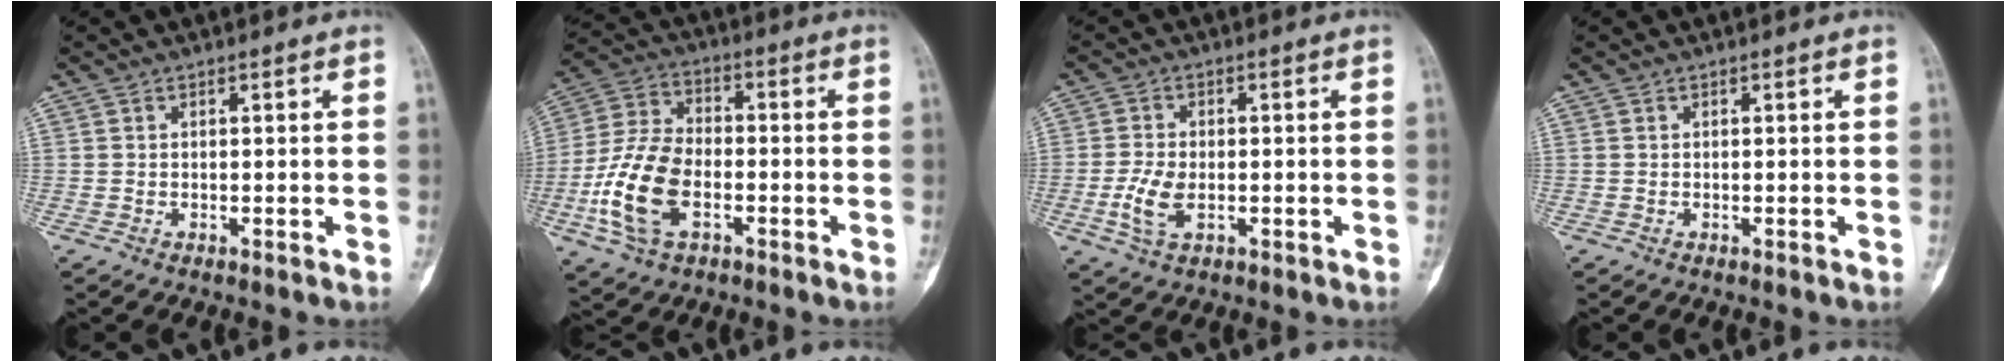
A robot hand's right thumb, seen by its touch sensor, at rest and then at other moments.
{"total": 14.5, "force": [-4.2, 8.7, 10.8], "torque": [-0.221, 0.021, -0.084]}
{"total": 5.9, "force": [-1.3, 3.4, 4.6], "torque": [-0.101, 0.002, -0.025]}
{"total": 0.0}